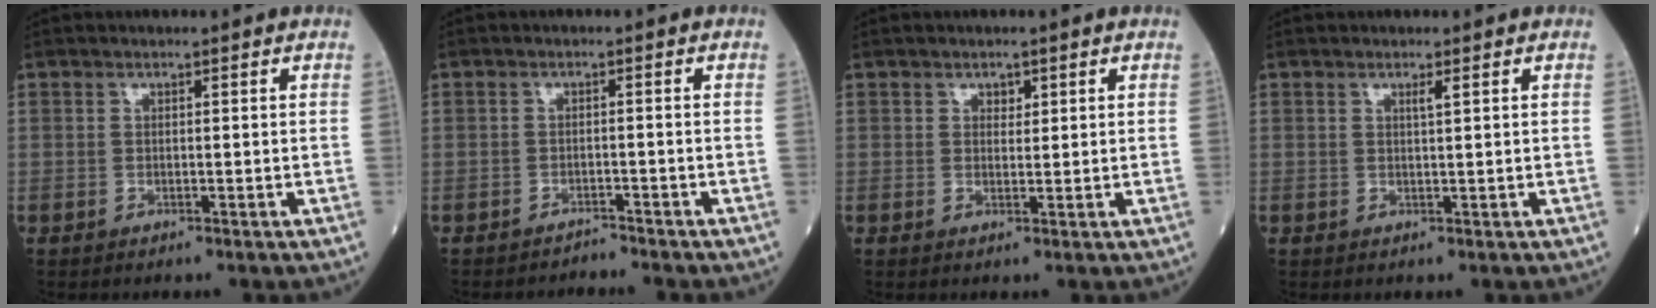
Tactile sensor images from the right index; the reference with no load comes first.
{"total": 1.9, "force": [-1.7, -0.2, -0.9], "torque": [0.019, -0.010, -0.025]}
{"total": 1.3, "force": [0.7, 0.8, 0.6], "torque": [-0.004, -0.003, 0.010]}
{"total": 1.0, "force": [0.5, -0.1, 0.8], "torque": [-0.017, -0.003, 0.009]}